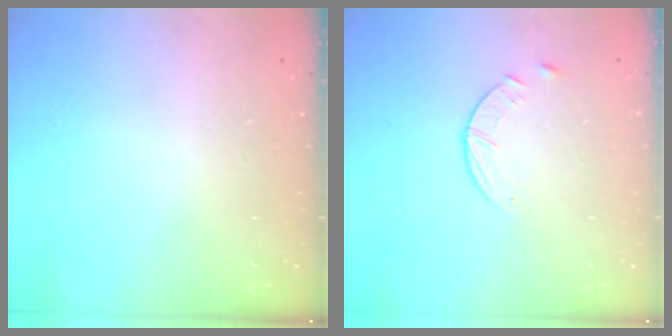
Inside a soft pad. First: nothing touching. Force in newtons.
{"total": 3.0, "press": 3.0, "slide": 0.4}